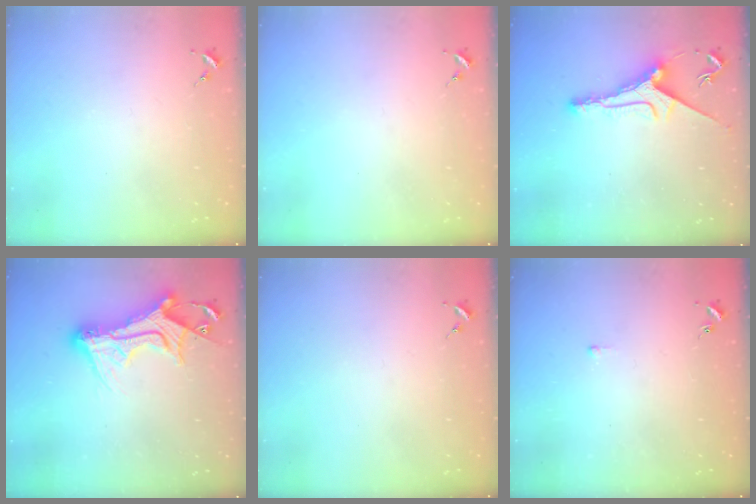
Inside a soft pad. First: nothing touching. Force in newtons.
{"total": 0.0}
{"total": 9.7, "press": 9.7, "slide": 0.8}
{"total": 15.5, "press": 15.4, "slide": 1.5}
{"total": 0.0}
{"total": 1.8, "press": 1.8, "slide": 0.3}